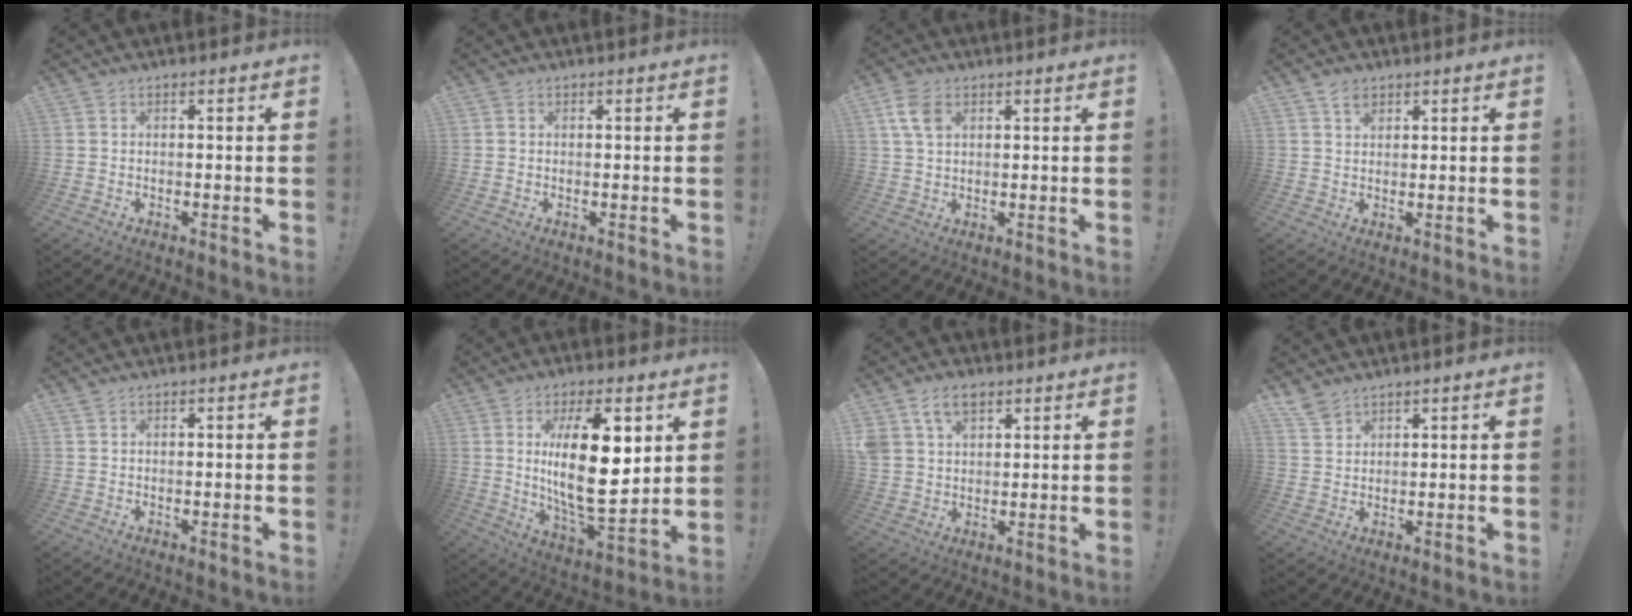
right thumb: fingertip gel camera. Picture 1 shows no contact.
{"total": 0.0}
{"total": 6.9, "force": [2.6, 4.5, 4.4], "torque": [-0.083, -0.001, 0.052]}
{"total": 3.2, "force": [2.0, 2.0, 1.4], "torque": [-0.013, -0.008, 0.034]}
{"total": 0.7, "force": [0.6, 0.0, 0.2], "torque": [-0.005, 0.000, 0.013]}
{"total": 21.0, "force": [5.0, 8.0, 18.8], "torque": [-0.333, -0.031, 0.073]}
{"total": 9.0, "force": [5.1, 5.9, 4.4], "torque": [-0.074, -0.010, 0.100]}
{"total": 4.7, "force": [4.0, 1.8, 1.6], "torque": [-0.018, -0.028, 0.075]}